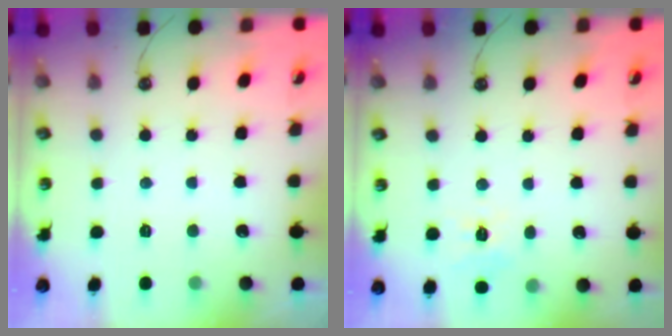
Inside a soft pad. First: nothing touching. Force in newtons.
{"total": 7.5, "press": 7.5, "slide": 0.7}